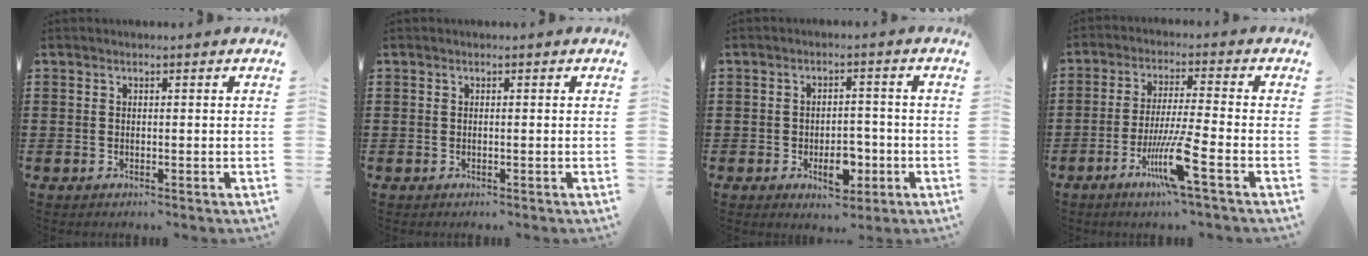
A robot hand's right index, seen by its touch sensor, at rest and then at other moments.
{"total": 0.0}
{"total": 6.0, "force": [-2.2, 3.3, 4.4], "torque": [-0.063, 0.009, -0.037]}
{"total": 8.7, "force": [-4.3, -0.1, 7.5], "torque": [-0.148, -0.013, -0.082]}